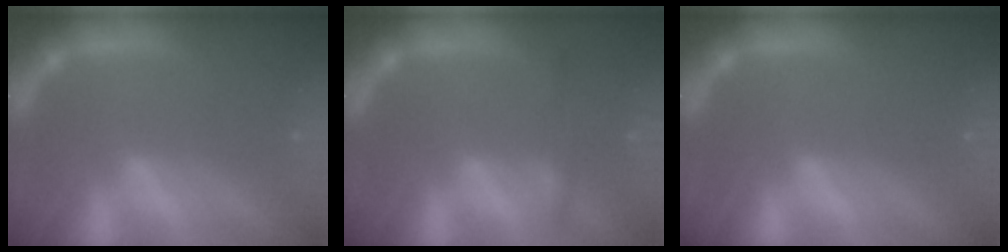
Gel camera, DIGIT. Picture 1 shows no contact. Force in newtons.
{"total": 1.9}
{"total": 0.0}